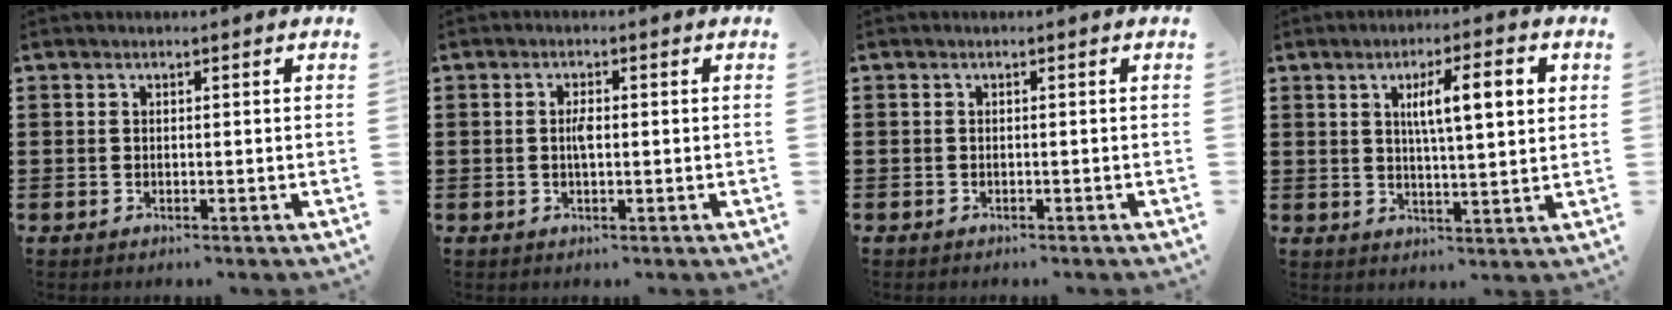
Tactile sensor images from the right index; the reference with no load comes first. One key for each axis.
{"total": 2.2, "fx": 0.0, "fy": 0.7, "fz": 2.1, "tx": -0.041, "ty": 0.000, "tz": -0.002}
{"total": 0.5, "fx": -0.5, "fy": 0.2, "fz": 0.1, "tx": -0.004, "ty": -0.001, "tz": -0.010}
{"total": 8.0, "fx": 2.3, "fy": 1.9, "fz": 7.4, "tx": -0.131, "ty": 0.001, "tz": 0.032}